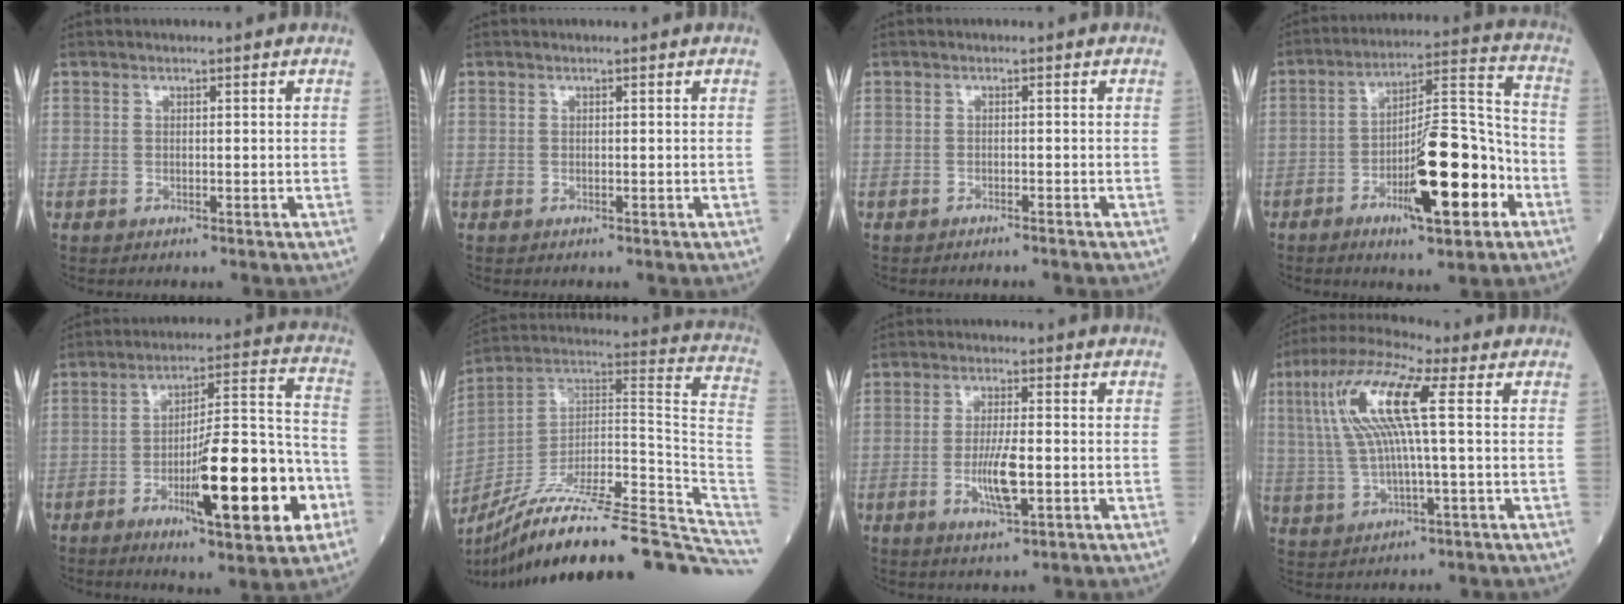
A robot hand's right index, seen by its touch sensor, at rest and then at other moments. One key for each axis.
{"total": 0.0}
{"total": 2.2, "fx": -2.0, "fy": -0.1, "fz": 0.9, "tx": -0.015, "ty": 0.001, "tz": -0.022}
{"total": 15.1, "fx": -5.8, "fy": 2.9, "fz": 13.7, "tx": -0.225, "ty": 0.007, "tz": -0.086}
{"total": 18.1, "fx": -6.6, "fy": 3.0, "fz": 16.6, "tx": -0.257, "ty": 0.005, "tz": -0.091}
{"total": 30.7, "fx": -24.5, "fy": 3.0, "fz": 18.2, "tx": -0.178, "ty": 0.014, "tz": -0.361}
{"total": 5.8, "fx": -1.4, "fy": 0.9, "fz": 5.6, "tx": -0.110, "ty": -0.007, "tz": -0.021}
{"total": 12.1, "fx": 2.7, "fy": 1.2, "fz": 11.8, "tx": -0.250, "ty": 0.026, "tz": 0.050}